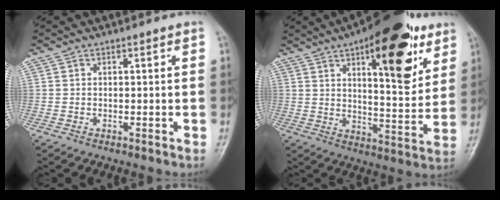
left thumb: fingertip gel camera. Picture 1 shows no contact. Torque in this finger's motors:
{"motor_torque": [1.07, 0.15, 1.69, -1.07, 0.43]}